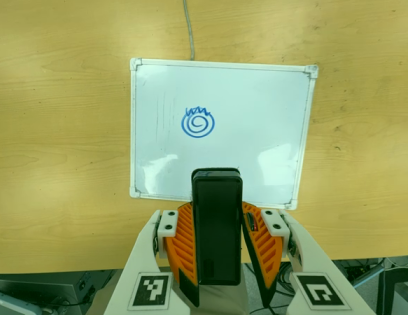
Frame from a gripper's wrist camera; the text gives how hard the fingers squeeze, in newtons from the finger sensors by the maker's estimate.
{"total": 6.6, "left": 5.1, "right": 8.1}